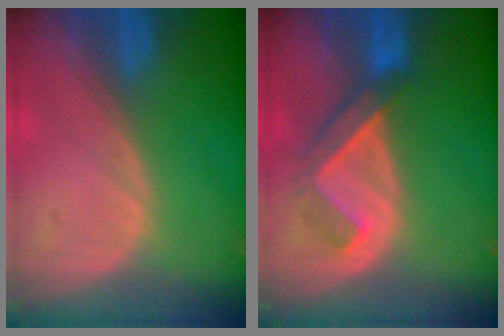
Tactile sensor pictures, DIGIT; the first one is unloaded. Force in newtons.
{"total": 5.0, "press": 4.9, "slide": 1.0}